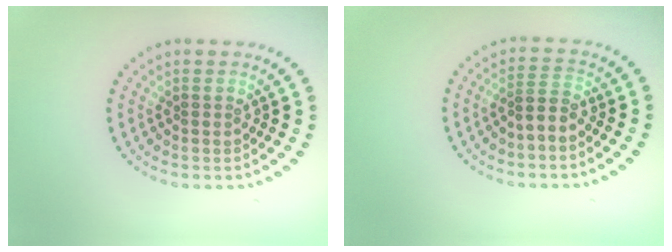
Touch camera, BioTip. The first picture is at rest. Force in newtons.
{"total": 1.8, "press": 1.5, "slide": 1.1}